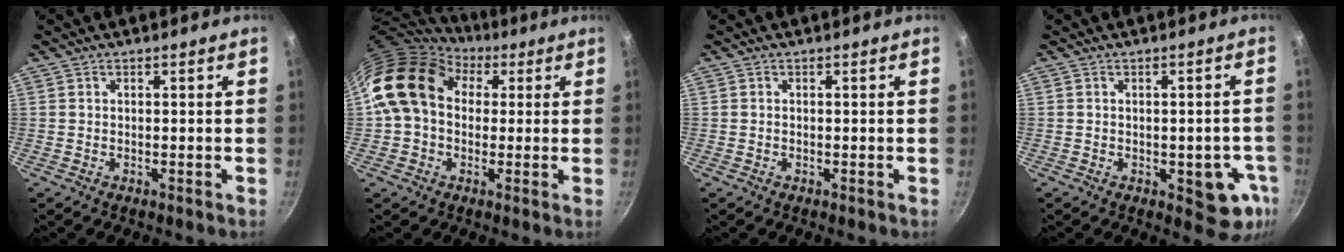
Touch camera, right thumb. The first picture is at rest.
{"total": 14.8, "force": [2.5, 10.2, 10.5], "torque": [-0.175, 0.020, 0.027]}
{"total": 0.0}
{"total": 8.5, "force": [-2.5, 4.2, 7.0], "torque": [-0.040, 0.006, -0.030]}